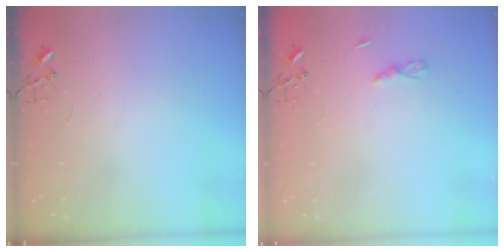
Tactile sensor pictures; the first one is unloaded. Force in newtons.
{"total": 2.9, "press": 2.9, "slide": 0.3}